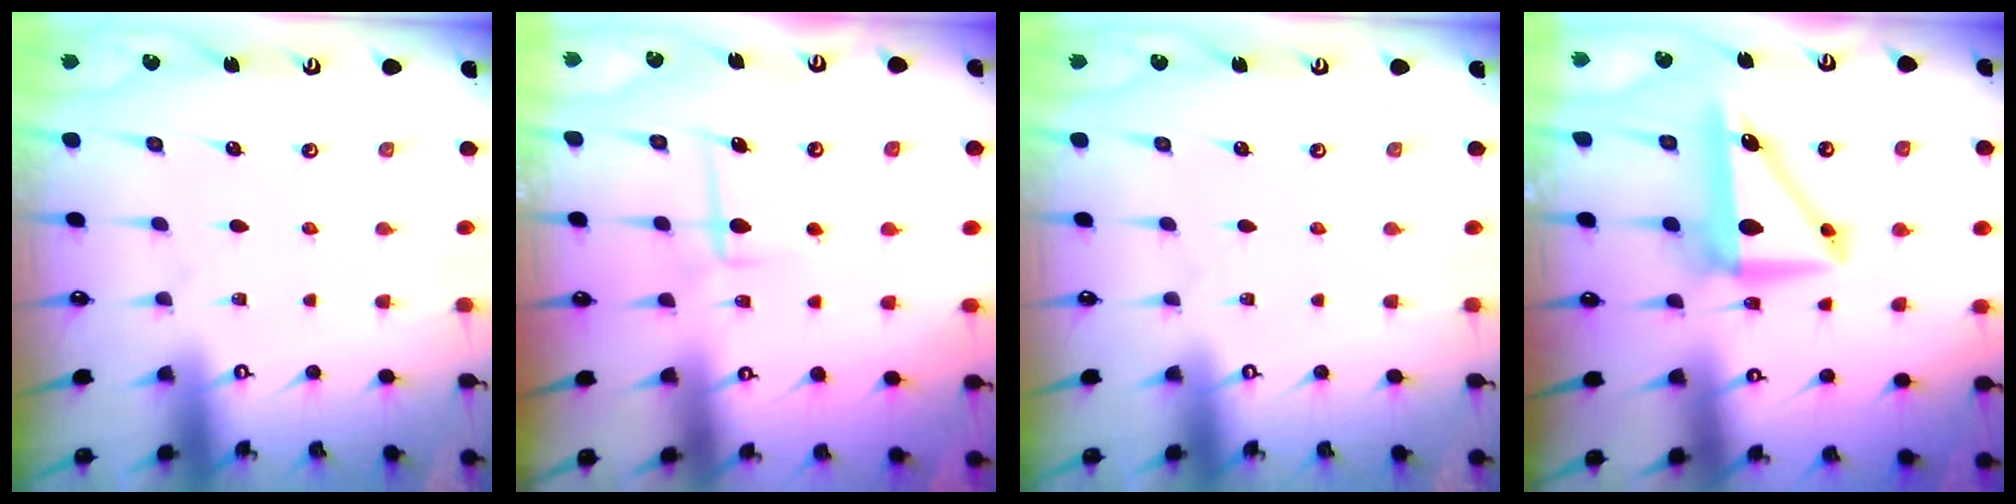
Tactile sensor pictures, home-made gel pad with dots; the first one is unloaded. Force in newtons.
{"total": 5.9, "press": 5.9, "slide": 0.9}
{"total": 0.0}
{"total": 9.2, "press": 9.0, "slide": 2.0}